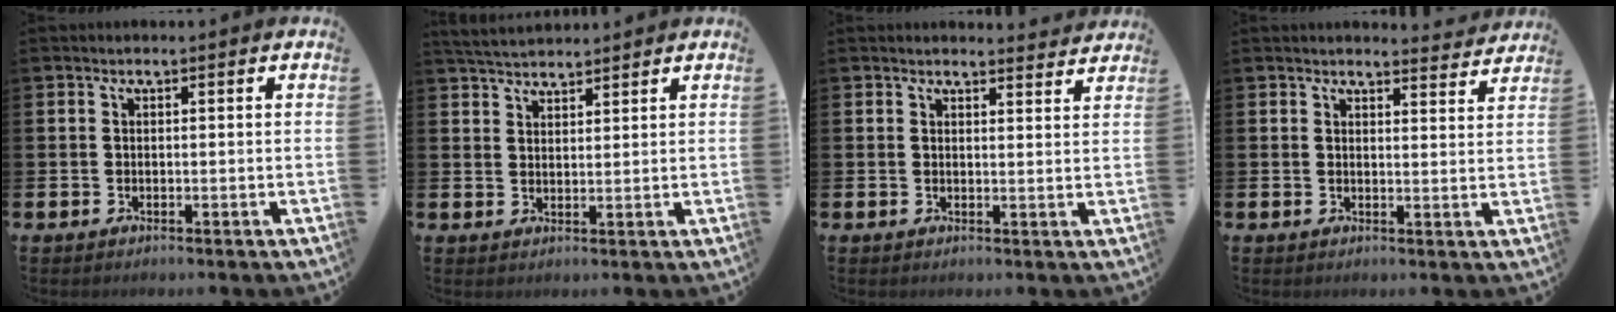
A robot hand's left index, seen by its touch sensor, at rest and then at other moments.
{"total": 3.8, "force": [3.7, 0.6, 0.5], "torque": [-0.015, -0.015, 0.068]}
{"total": 2.5, "force": [2.5, 0.3, -0.1], "torque": [0.005, -0.018, 0.044]}
{"total": 3.2, "force": [3.2, 0.2, 0.0], "torque": [0.010, -0.025, 0.054]}